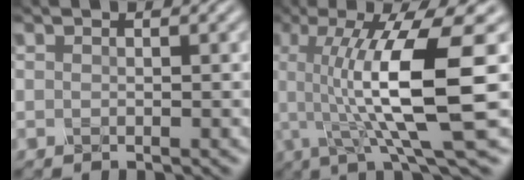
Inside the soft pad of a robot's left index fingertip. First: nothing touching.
{"total": 11.4, "force": [0.5, 2.4, 11.2], "torque": [-0.169, 0.000, 0.011]}